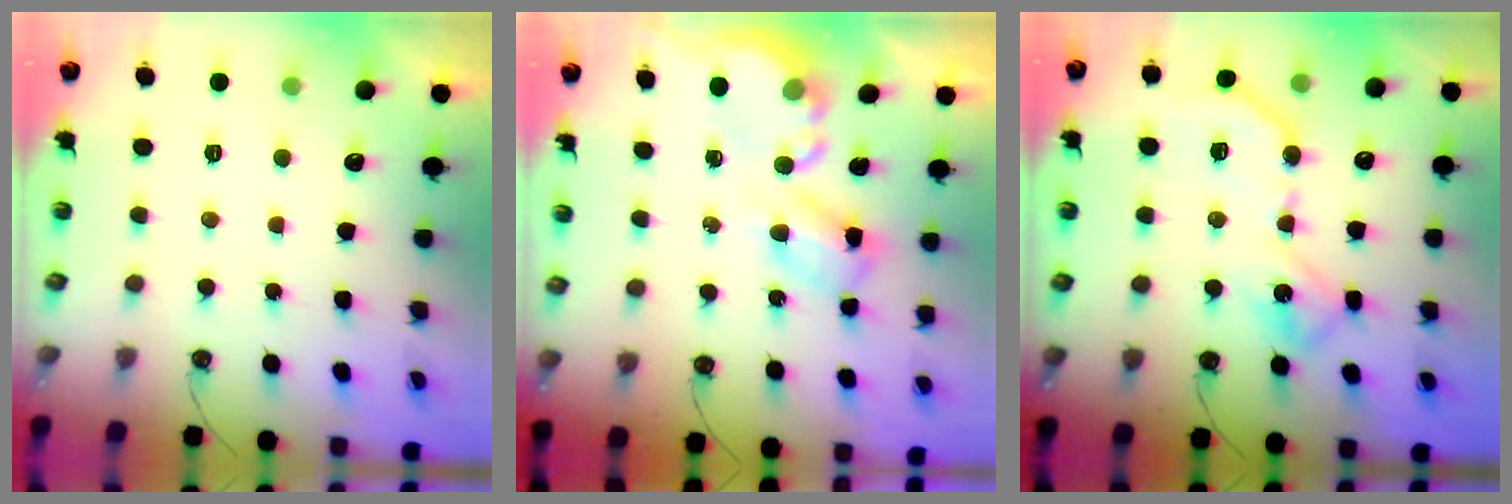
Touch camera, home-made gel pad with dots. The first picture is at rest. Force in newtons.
{"total": 8.5, "press": 8.4, "slide": 0.4}
{"total": 13.3, "press": 13.3, "slide": 0.5}